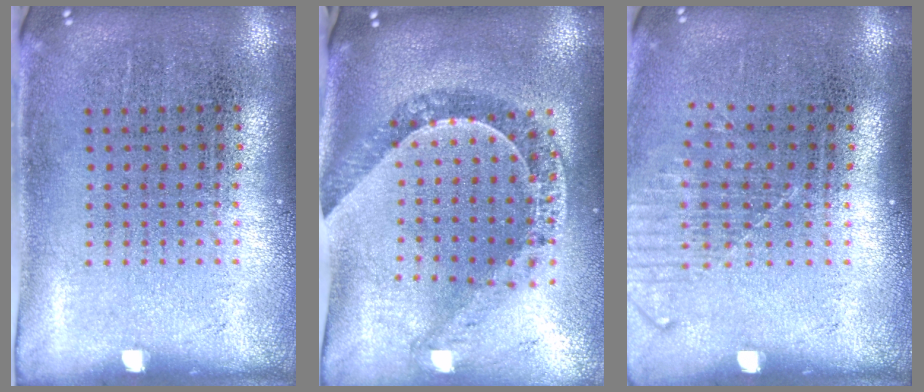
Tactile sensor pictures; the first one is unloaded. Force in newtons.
{"total": 1.1, "press": 1.1, "slide": 0.3}
{"total": 1.3, "press": 1.1, "slide": 0.8}